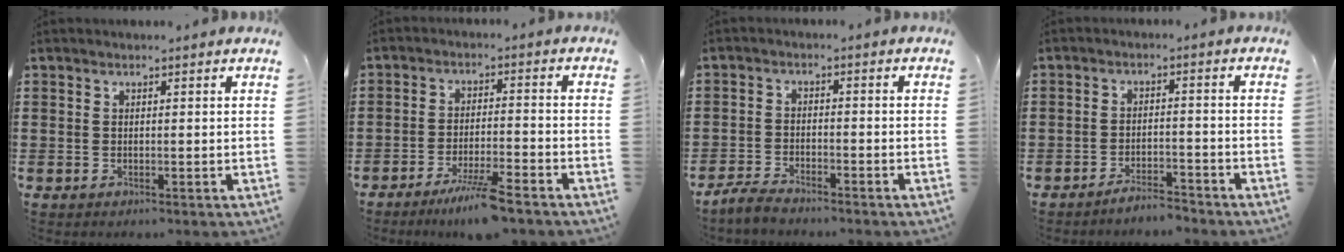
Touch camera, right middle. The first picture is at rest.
{"total": 6.2, "force": [-4.9, 0.1, 3.8], "torque": [-0.080, -0.015, -0.088]}
{"total": 3.0, "force": [-2.9, 0.4, 0.8], "torque": [-0.032, -0.001, -0.063]}
{"total": 3.3, "force": [-3.3, 0.1, 0.6], "torque": [-0.014, 0.001, -0.065]}